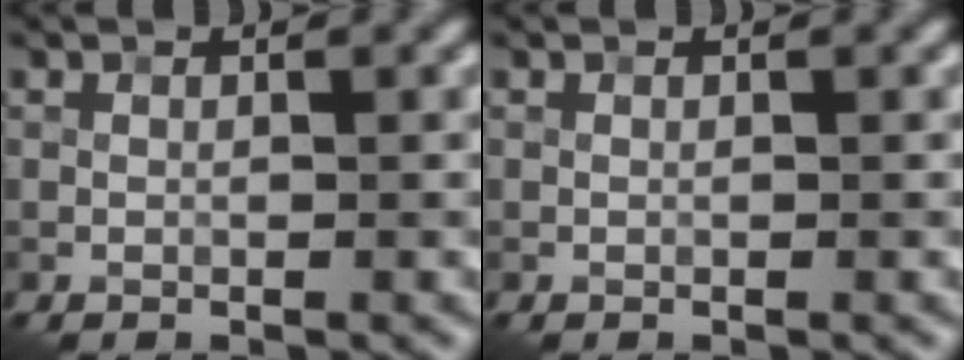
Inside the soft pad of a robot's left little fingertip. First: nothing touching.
{"total": 0.0}